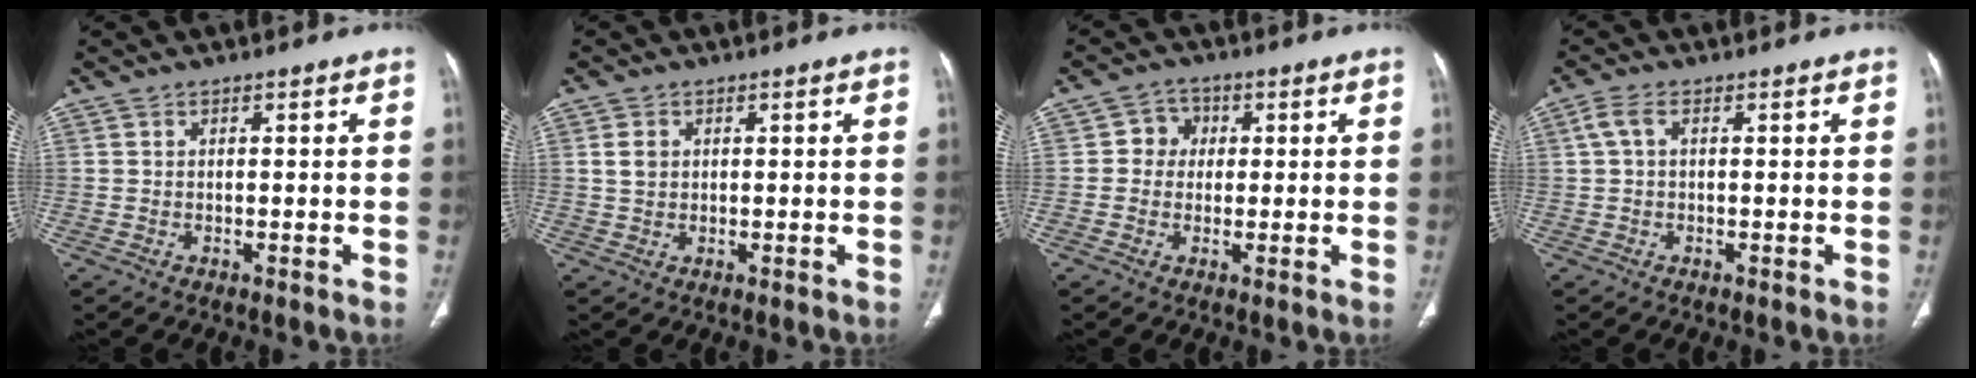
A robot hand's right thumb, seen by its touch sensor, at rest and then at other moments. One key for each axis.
{"total": 2.3, "fx": 0.6, "fy": 1.8, "fz": 1.3, "tx": -0.021, "ty": -0.001, "tz": 0.015}
{"total": 4.3, "fx": 0.5, "fy": 4.0, "fz": 1.4, "tx": 0.008, "ty": 0.009, "tz": 0.000}
{"total": 2.7, "fx": 0.6, "fy": 1.4, "fz": 2.2, "tx": -0.056, "ty": 0.015, "tz": 0.012}